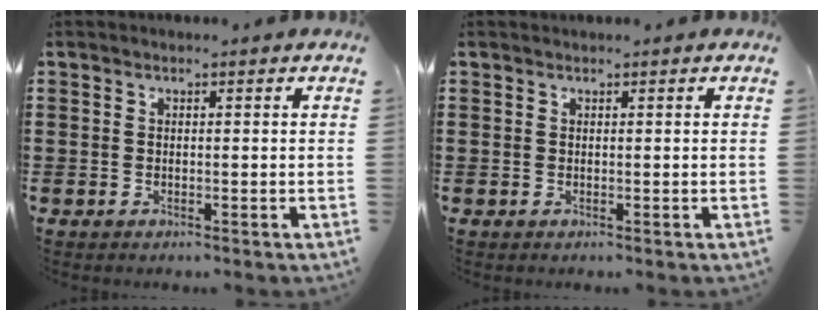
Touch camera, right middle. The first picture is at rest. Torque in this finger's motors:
{"motor_torque": [-0.36, -0.52, 0.02, 0.01]}